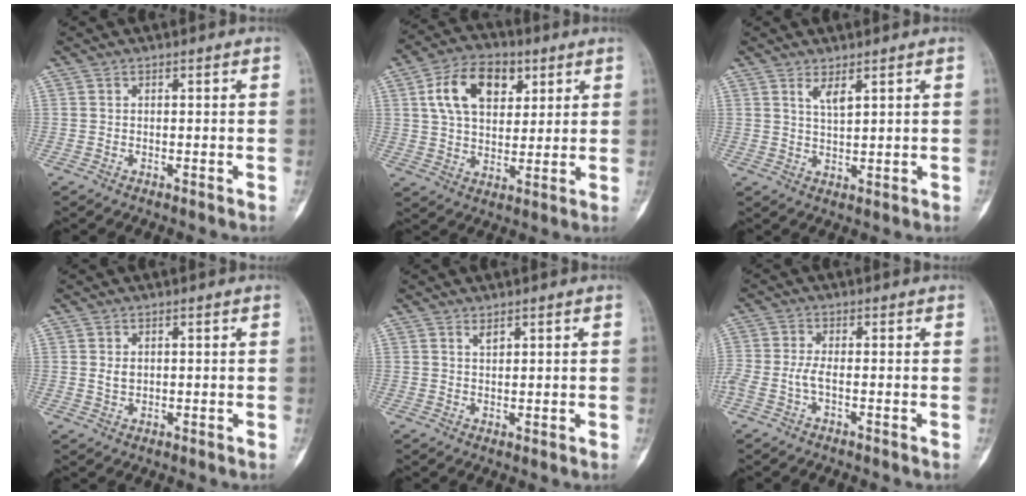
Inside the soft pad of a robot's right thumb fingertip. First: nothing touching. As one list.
[{"total": 13.1, "force": [4.9, 8.3, 8.9], "torque": [-0.130, -0.005, 0.084]}, {"total": 3.1, "force": [1.9, 0.8, 2.3], "torque": [-0.041, -0.019, 0.038]}, {"total": 1.7, "force": [0.4, 1.2, 1.1], "torque": [-0.016, -0.003, 0.011]}, {"total": 1.5, "force": [1.1, 0.6, 0.9], "torque": [-0.010, -0.009, 0.021]}, {"total": 3.4, "force": [-1.1, 1.2, 3.0], "torque": [-0.083, 0.003, -0.024]}]